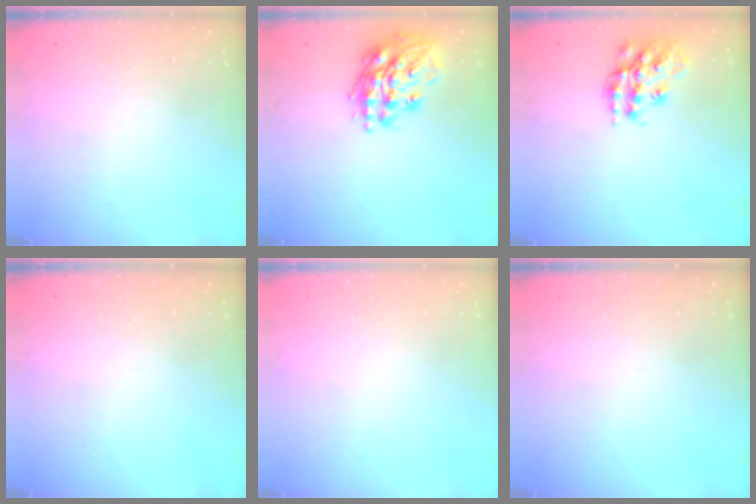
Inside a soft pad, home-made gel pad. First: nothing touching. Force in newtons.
{"total": 17.6, "press": 17.4, "slide": 2.6}
{"total": 16.3, "press": 16.3, "slide": 0.8}
{"total": 0.0}
{"total": 0.0}
{"total": 0.0}